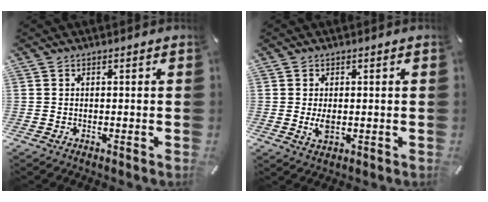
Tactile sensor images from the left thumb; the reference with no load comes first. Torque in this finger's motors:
{"motor_torque": [0.22, -0.11, 0.24, -0.23, 0.02]}